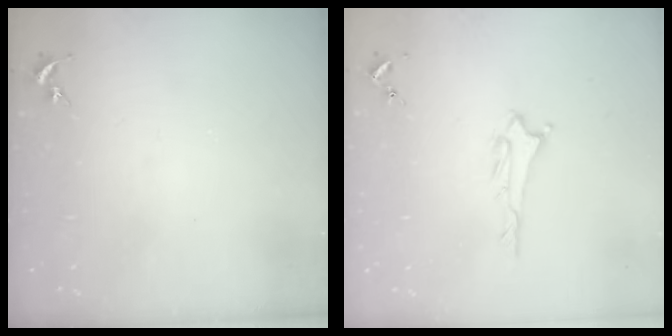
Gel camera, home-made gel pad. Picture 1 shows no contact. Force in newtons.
{"total": 1.1, "press": 1.0, "slide": 0.1}